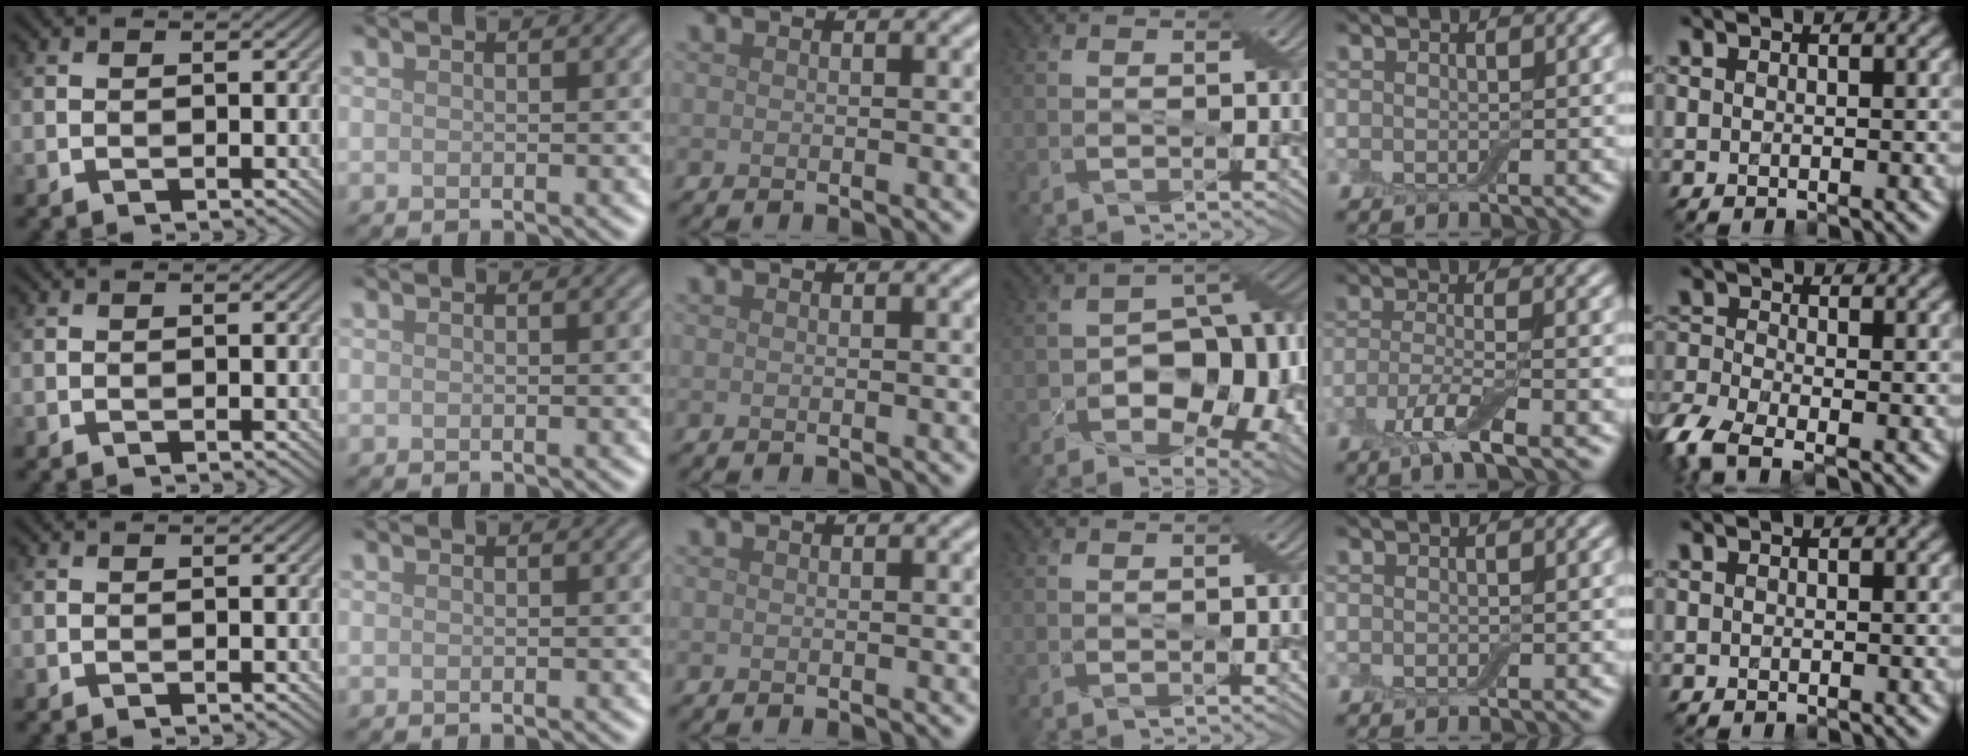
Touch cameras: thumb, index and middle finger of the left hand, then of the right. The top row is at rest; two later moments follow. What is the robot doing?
{"motion": "pour", "object": "bowl"}